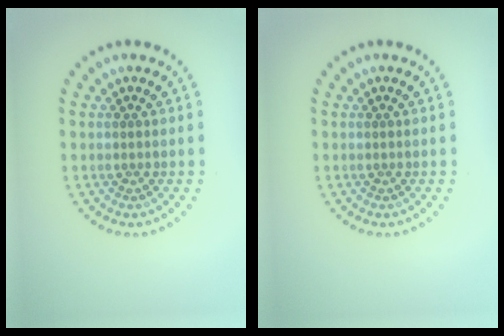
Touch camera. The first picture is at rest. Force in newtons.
{"total": 0.0}